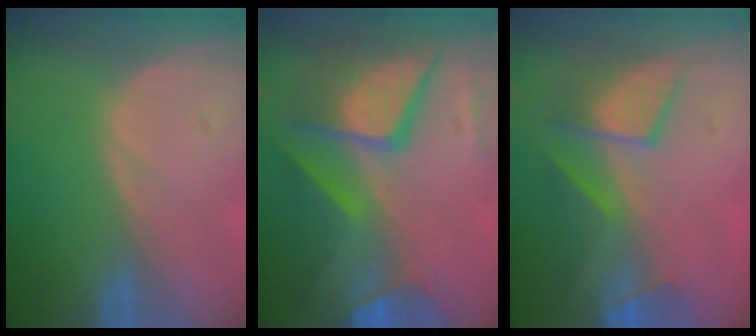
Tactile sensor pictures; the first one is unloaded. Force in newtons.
{"total": 12.0, "press": 11.9, "slide": 1.2}
{"total": 7.5, "press": 7.4, "slide": 1.2}